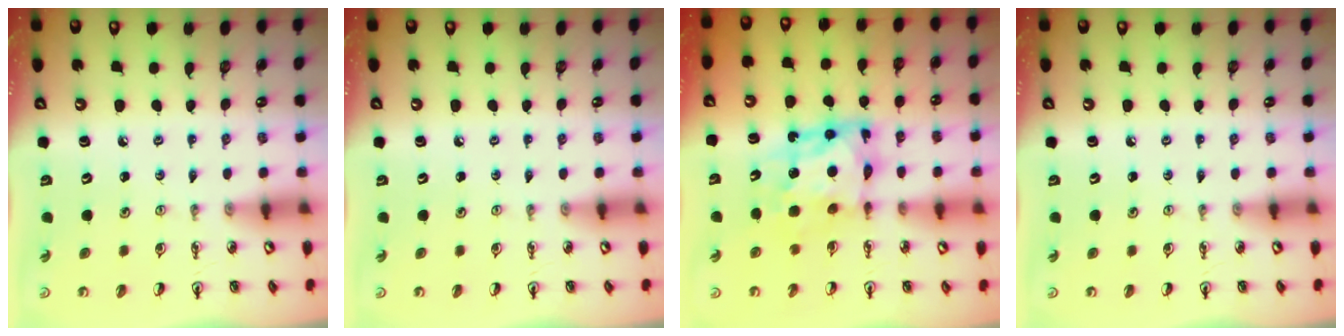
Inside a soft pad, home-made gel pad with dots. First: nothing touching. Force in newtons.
{"total": 0.0}
{"total": 10.0, "press": 9.9, "slide": 1.2}
{"total": 0.0}